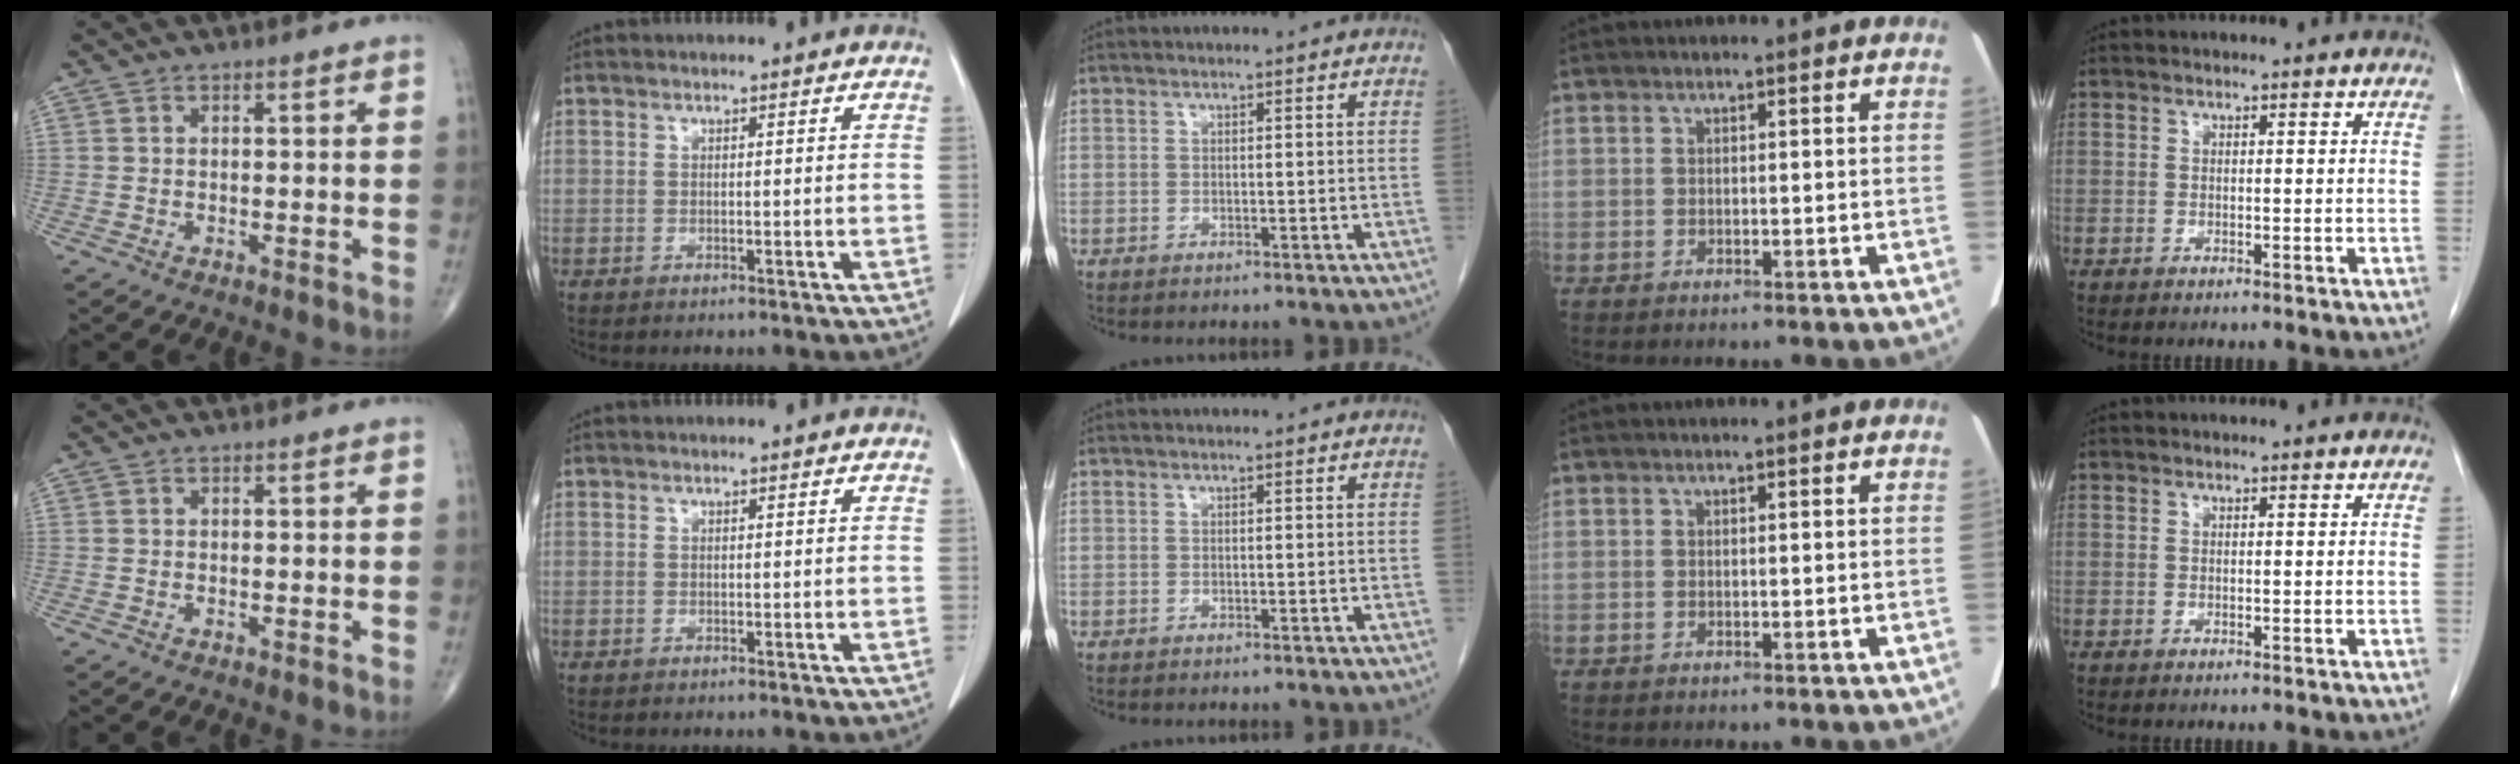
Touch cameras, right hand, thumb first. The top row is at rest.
{}